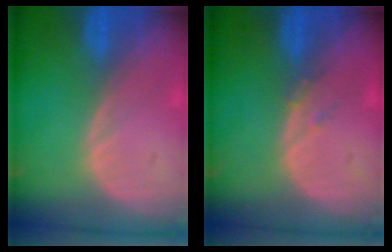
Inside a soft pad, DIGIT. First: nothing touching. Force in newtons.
{"total": 1.2, "press": 1.0, "slide": 0.6}